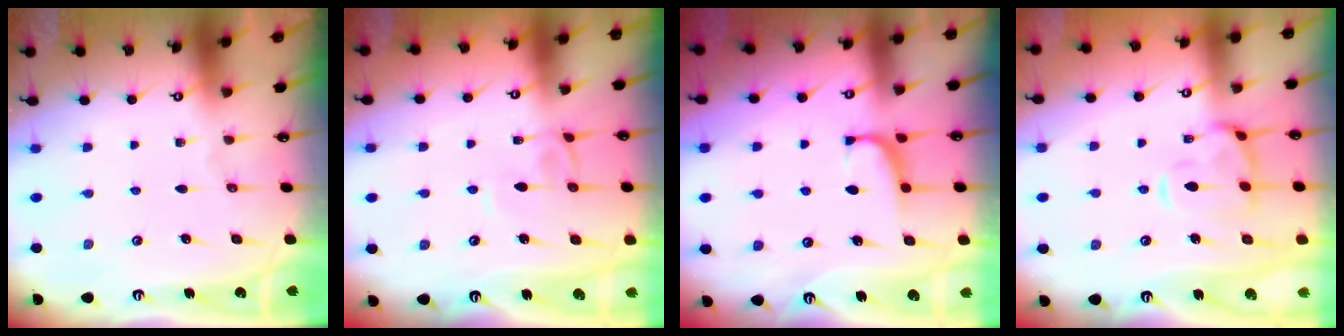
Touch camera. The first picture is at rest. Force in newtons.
{"total": 3.3, "press": 3.3, "slide": 0.0}
{"total": 1.4, "press": 1.2, "slide": 0.7}
{"total": 5.2, "press": 5.0, "slide": 1.3}